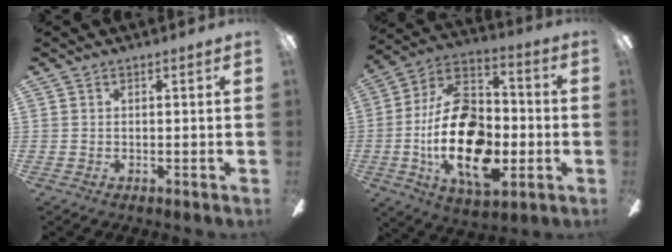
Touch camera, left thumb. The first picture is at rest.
{"total": 23.8, "force": [-5.0, 14.2, 18.5], "torque": [-0.354, 0.020, -0.080]}